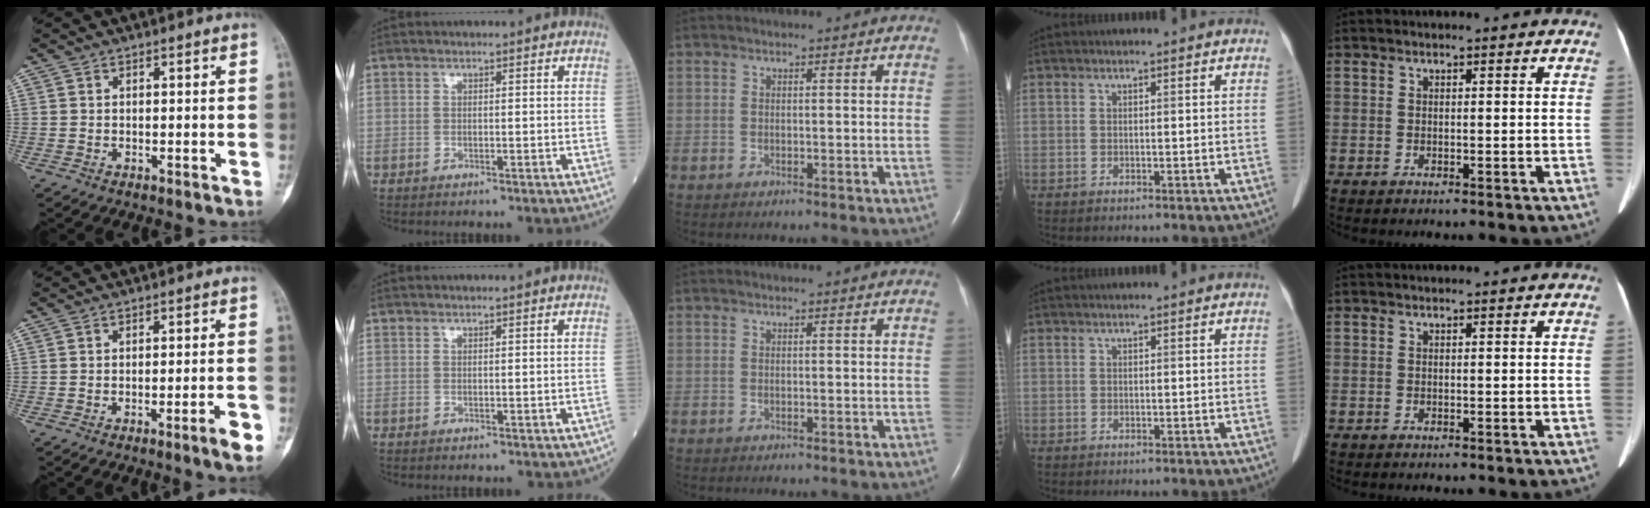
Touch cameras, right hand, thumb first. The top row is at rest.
{"thumb": {"total": 4.5, "force": [-2.3, 0.3, 3.8], "torque": [-0.054, 0.010, -0.034]}}